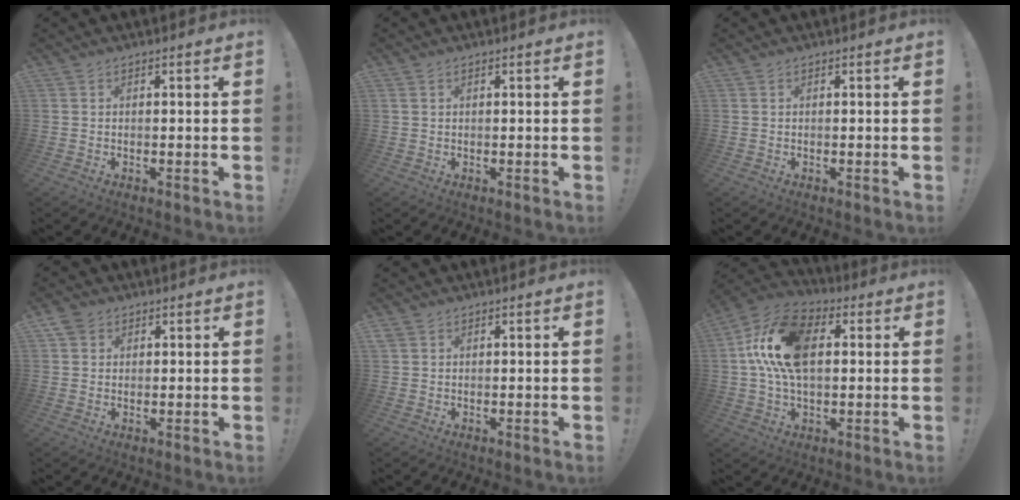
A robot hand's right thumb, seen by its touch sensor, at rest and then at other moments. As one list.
[{"total": 0.9, "force": [0.5, 0.7, 0.4], "torque": [-0.002, 0.001, 0.008]}, {"total": 0.0}, {"total": 3.6, "force": [2.1, 2.8, 0.8], "torque": [-0.008, -0.007, 0.039]}, {"total": 1.6, "force": [1.0, 1.2, 0.5], "torque": [-0.001, -0.002, 0.018]}, {"total": 19.1, "force": [3.4, 11.6, 14.8], "torque": [-0.272, 0.014, 0.057]}]